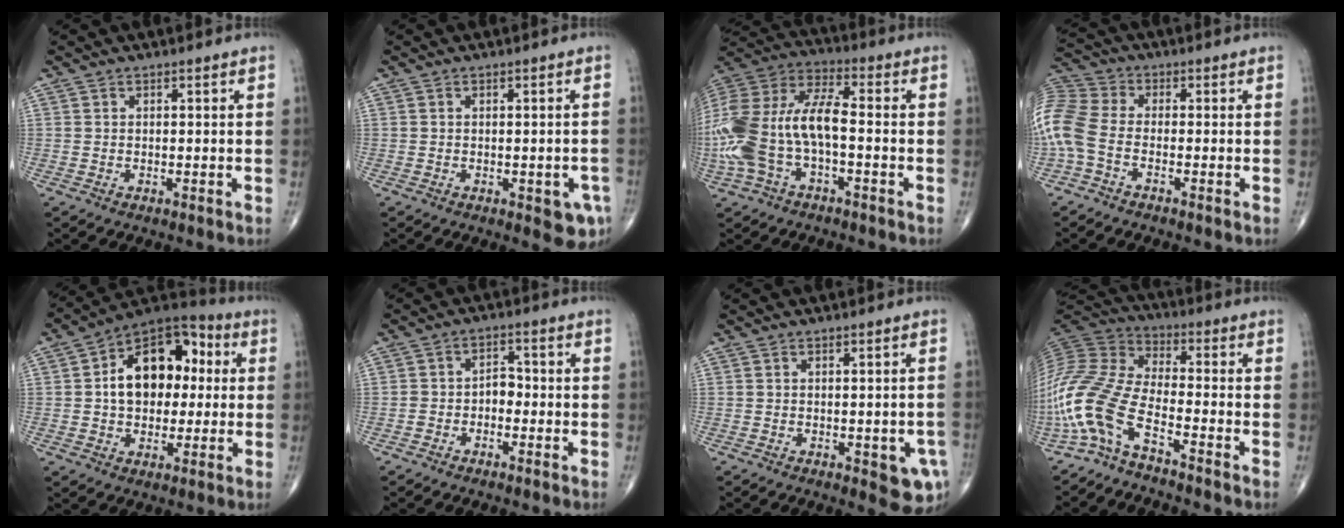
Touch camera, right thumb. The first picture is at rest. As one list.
[{"total": 4.7, "force": [-1.8, 2.0, 3.9], "torque": [-0.027, -0.001, -0.016]}, {"total": 21.5, "force": [-3.8, 10.8, 18.2], "torque": [-0.415, 0.041, -0.069]}, {"total": 12.2, "force": [-3.1, 7.8, 8.8], "torque": [-0.225, 0.028, -0.070]}, {"total": 17.2, "force": [2.0, 11.4, 12.7], "torque": [-0.151, 0.031, 0.024]}, {"total": 3.3, "force": [-1.3, 2.4, 1.9], "torque": [-0.016, 0.024, -0.031]}, {"total": 6.1, "force": [-2.0, 2.4, 5.3], "torque": [-0.044, -0.003, -0.018]}, {"total": 13.9, "force": [-8.0, 4.5, 10.5], "torque": [-0.244, 0.059, -0.166]}]